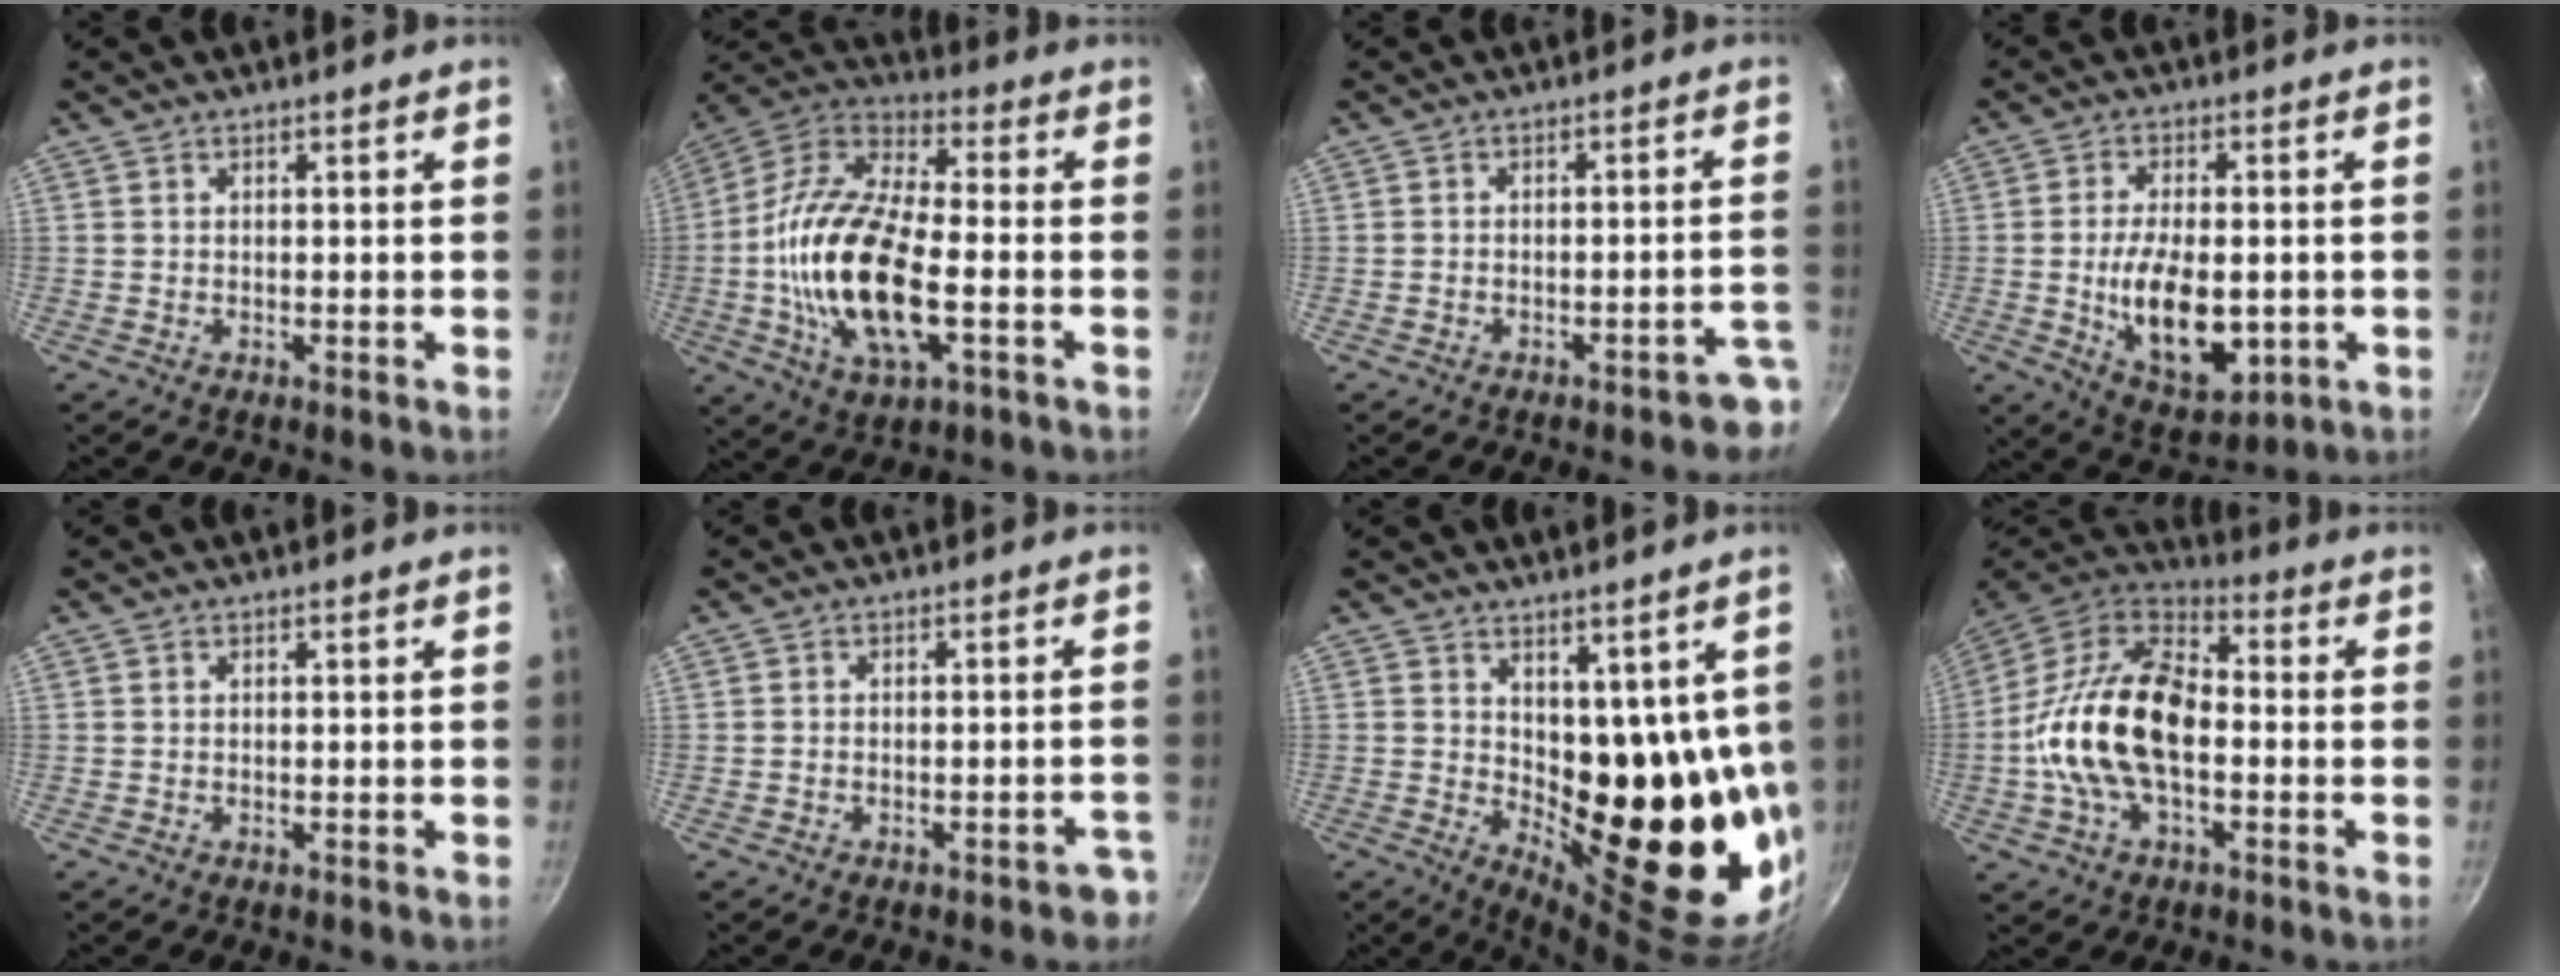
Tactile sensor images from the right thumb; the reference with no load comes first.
{"total": 21.8, "force": [-3.9, 9.7, 19.1], "torque": [-0.369, 0.025, -0.088]}
{"total": 5.3, "force": [-3.6, 2.0, 3.3], "torque": [-0.008, 0.052, -0.031]}
{"total": 14.5, "force": [-2.0, 7.7, 12.1], "torque": [-0.188, -0.005, -0.020]}
{"total": 0.0}
{"total": 3.9, "force": [-2.7, 1.7, 2.3], "torque": [-0.011, 0.039, -0.017]}
{"total": 18.7, "force": [3.5, 9.9, 15.5], "torque": [-0.150, -0.061, 0.071]}
{"total": 20.3, "force": [-2.2, 11.9, 16.3], "torque": [-0.285, 0.040, -0.055]}